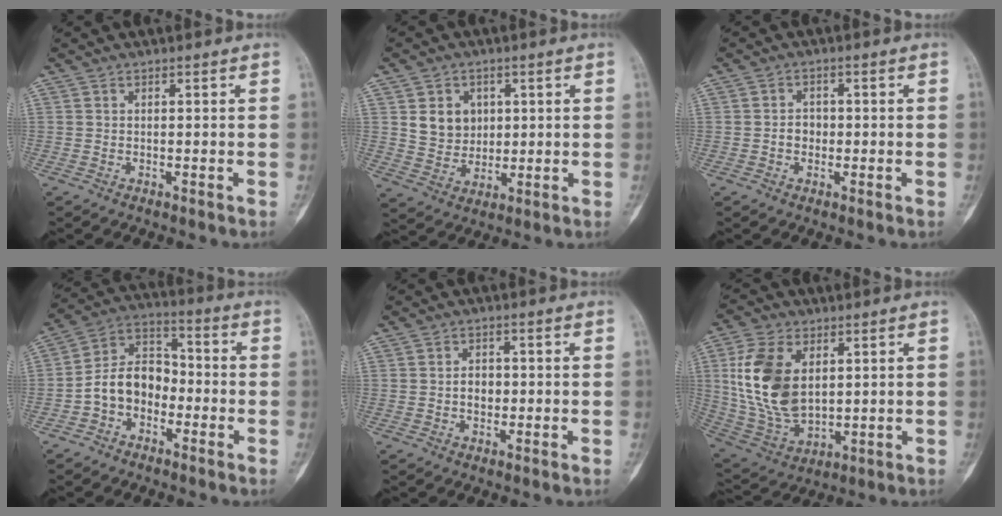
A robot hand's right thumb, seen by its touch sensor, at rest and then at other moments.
{"total": 7.5, "force": [2.1, 6.3, 3.5], "torque": [-0.027, -0.012, 0.045]}
{"total": 2.5, "force": [-0.5, 2.1, 1.2], "torque": [-0.002, 0.008, -0.013]}
{"total": 10.4, "force": [-3.2, 7.8, 6.2], "torque": [-0.086, 0.049, -0.073]}
{"total": 3.1, "force": [-0.3, 2.4, 2.0], "torque": [-0.021, 0.005, -0.007]}
{"total": 17.0, "force": [3.4, 10.6, 12.9], "torque": [-0.249, -0.016, 0.078]}